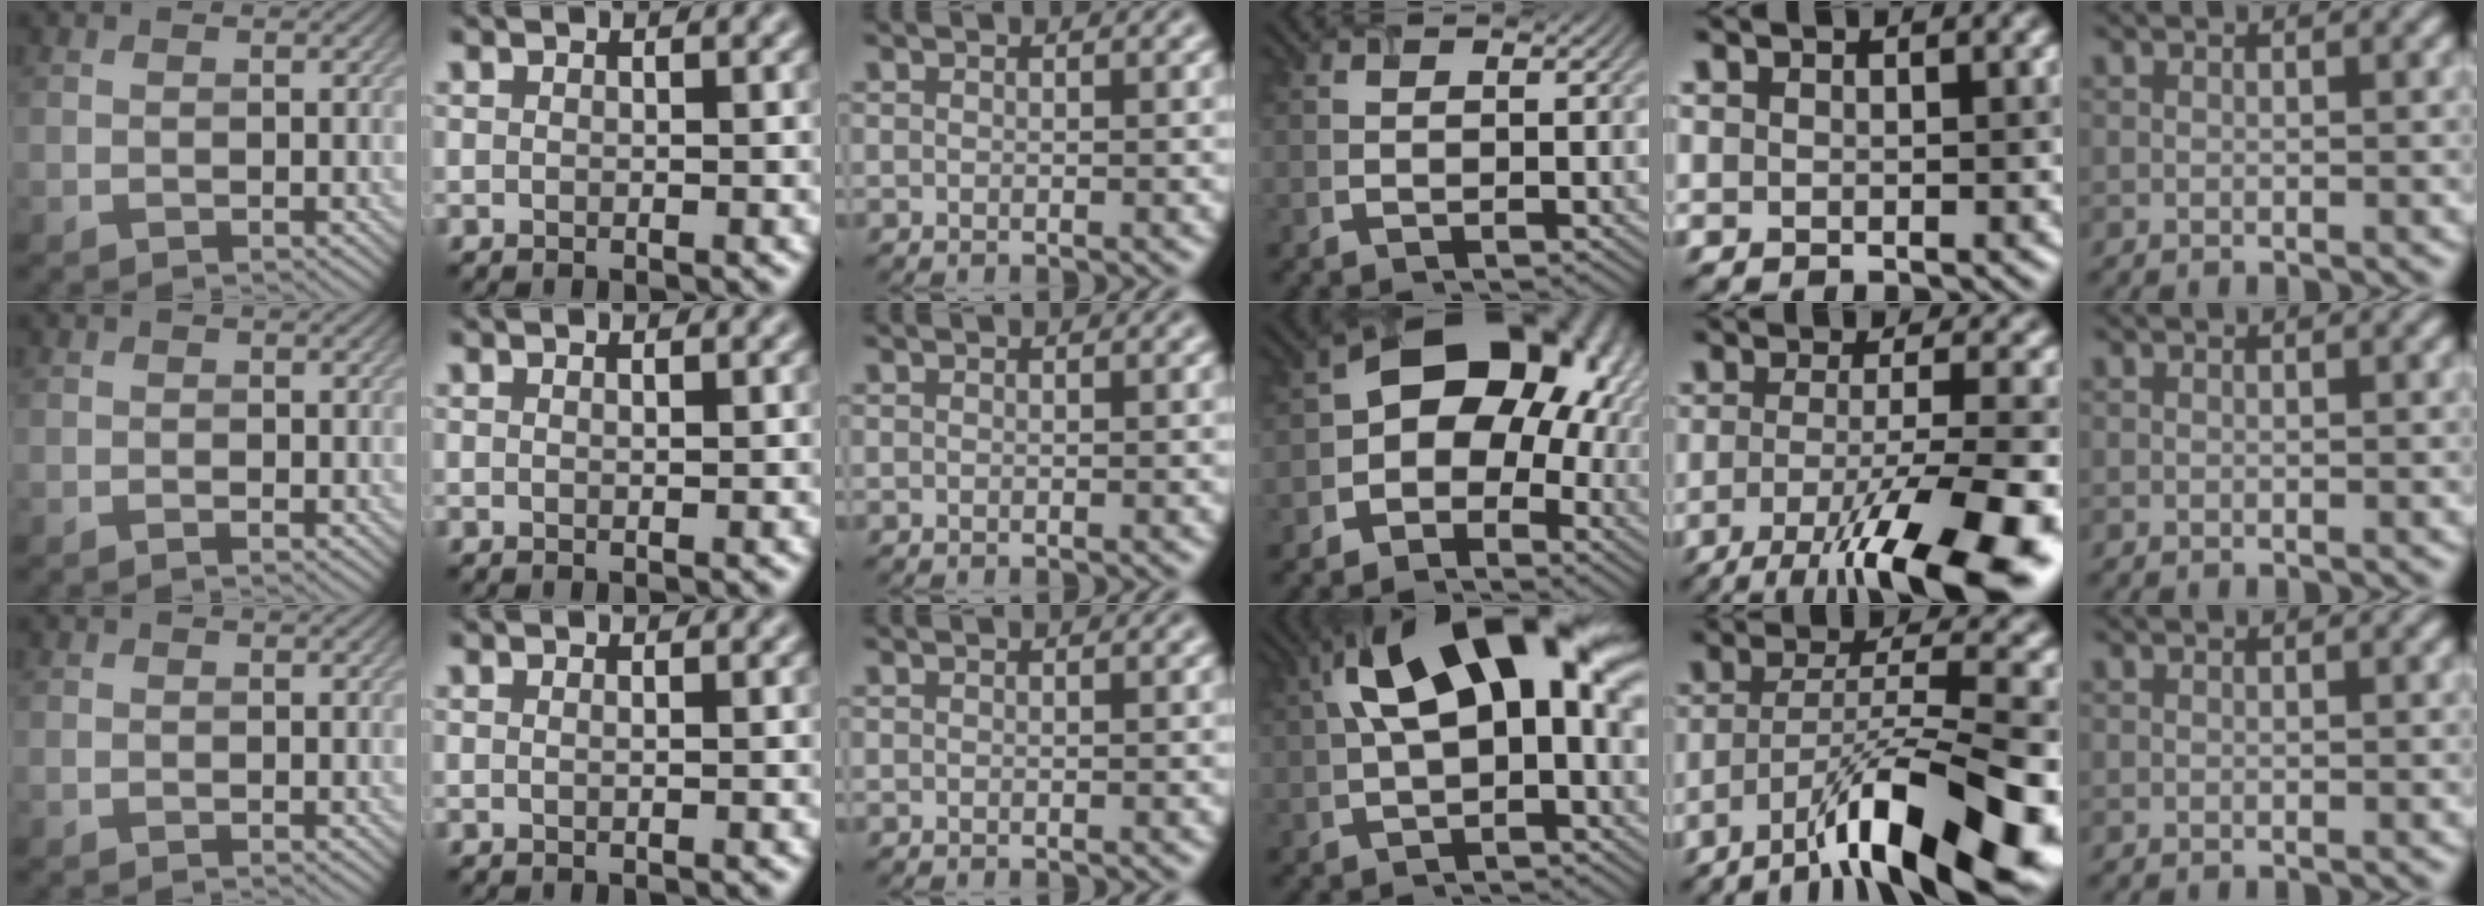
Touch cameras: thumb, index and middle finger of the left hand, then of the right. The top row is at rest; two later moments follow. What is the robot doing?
{"motion": "extract", "object": "airpods case & airpods"}